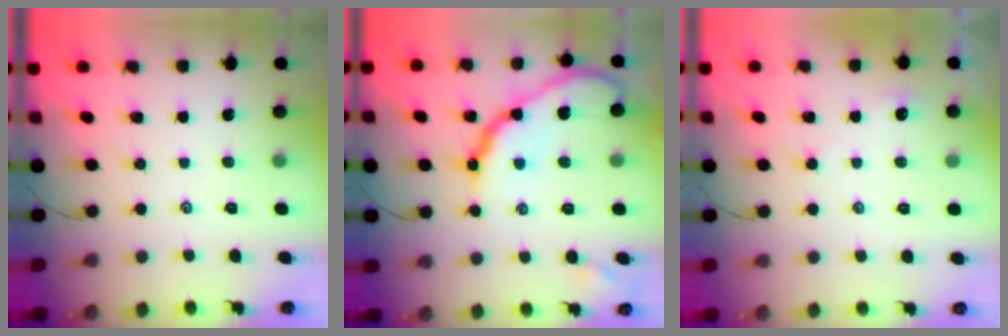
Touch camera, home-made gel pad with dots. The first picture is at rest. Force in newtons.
{"total": 17.6, "press": 17.6, "slide": 1.6}
{"total": 2.0, "press": 2.0, "slide": 0.3}